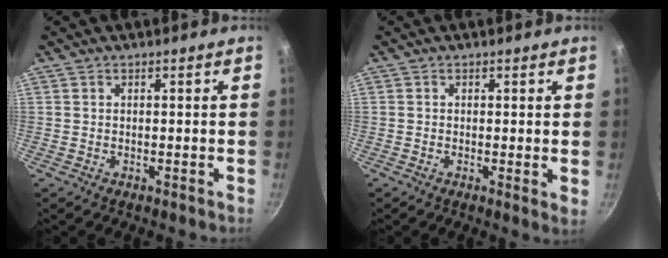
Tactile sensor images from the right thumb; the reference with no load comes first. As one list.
[{"total": 1.7, "force": [0.3, 0.5, 1.6], "torque": [-0.021, -0.007, -0.001]}]